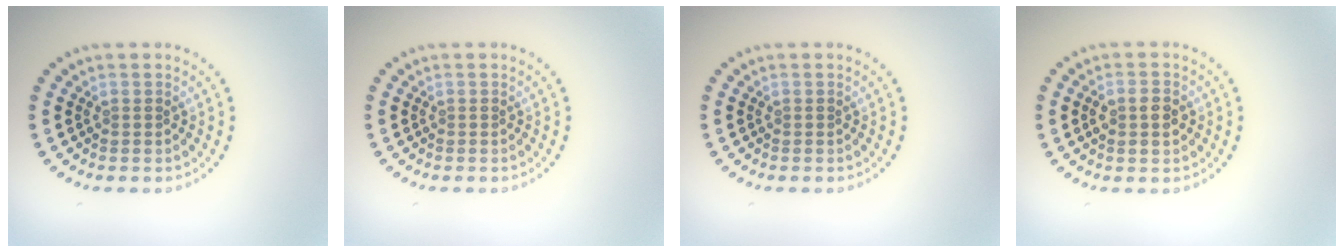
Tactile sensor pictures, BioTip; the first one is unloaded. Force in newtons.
{"total": 0.0}
{"total": 0.0}
{"total": 2.1, "press": 2.0, "slide": 0.1}